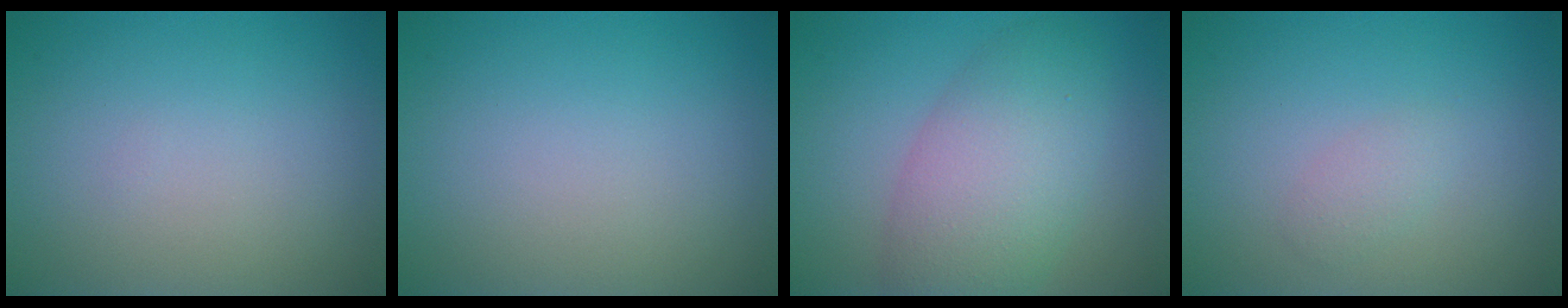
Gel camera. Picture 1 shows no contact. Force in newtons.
{"total": 0.0}
{"total": 6.8, "press": 6.8, "slide": 0.2}
{"total": 1.1, "press": 1.1, "slide": 0.1}